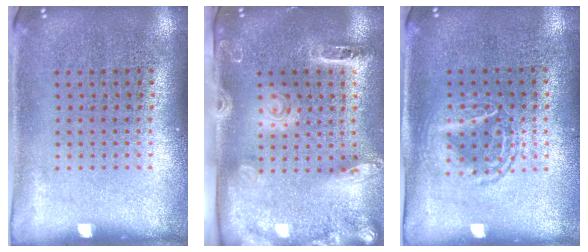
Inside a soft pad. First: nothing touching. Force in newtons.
{"total": 2.7, "press": 2.0, "slide": 1.8}
{"total": 1.3, "press": 1.2, "slide": 0.5}